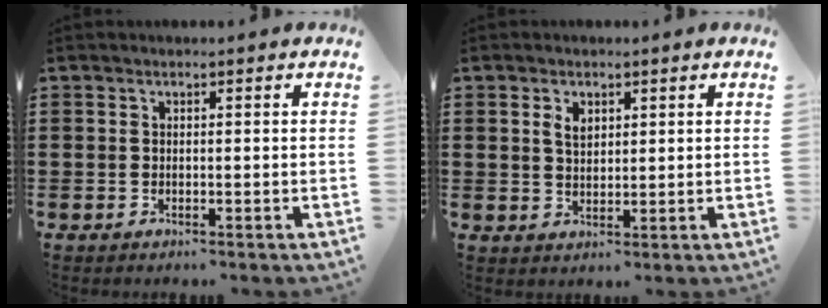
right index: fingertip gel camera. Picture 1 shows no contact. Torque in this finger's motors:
{"motor_torque": [0.04, 0.04, 0.21, 0.06]}